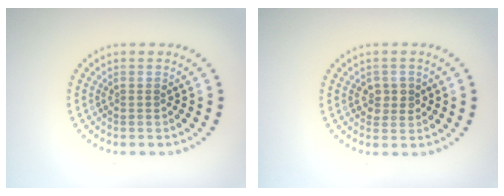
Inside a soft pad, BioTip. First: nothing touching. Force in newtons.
{"total": 1.8, "press": 1.8, "slide": 0.2}